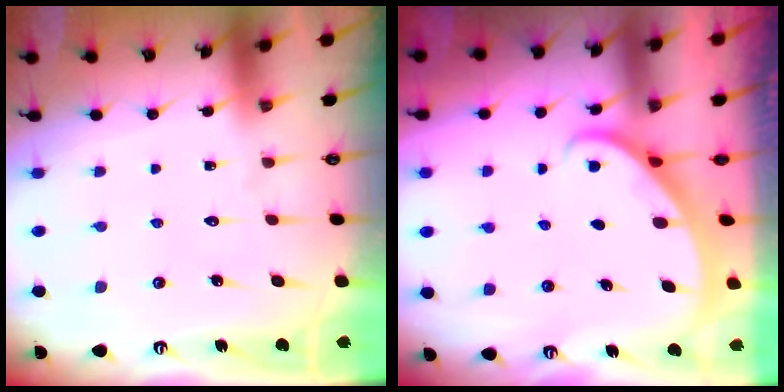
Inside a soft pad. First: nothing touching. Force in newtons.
{"total": 2.2, "press": 2.2, "slide": 0.1}